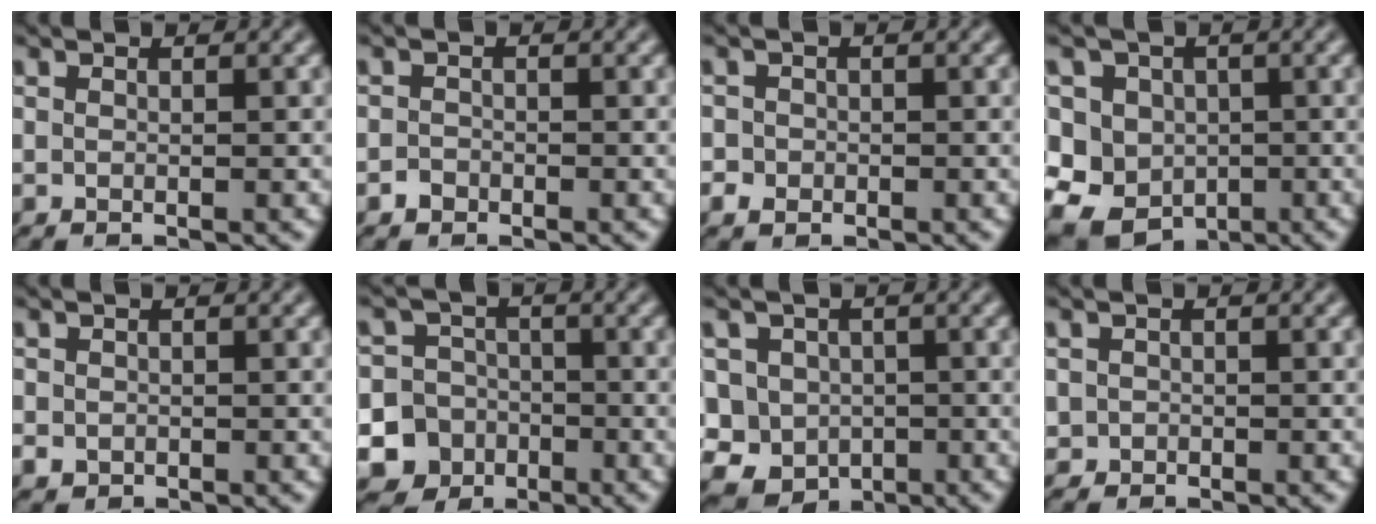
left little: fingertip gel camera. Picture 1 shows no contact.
{"total": 1.0, "force": [-0.7, 0.7, 0.1], "torque": [0.003, 0.001, -0.016]}
{"total": 1.6, "force": [-0.5, 1.5, 0.3], "torque": [0.006, -0.001, -0.010]}
{"total": 8.4, "force": [-0.7, 7.6, 3.5], "torque": [-0.064, 0.014, -0.044]}
{"total": 1.2, "force": [-0.3, 1.1, 0.4], "torque": [-0.005, -0.003, -0.008]}
{"total": 12.3, "force": [-5.6, 10.8, 1.7], "torque": [-0.051, -0.039, -0.109]}
{"total": 8.7, "force": [-1.3, 8.1, 3.0], "torque": [-0.062, 0.018, -0.055]}
{"total": 1.0, "force": [-0.3, 1.0, 0.0], "torque": [0.010, -0.002, -0.007]}